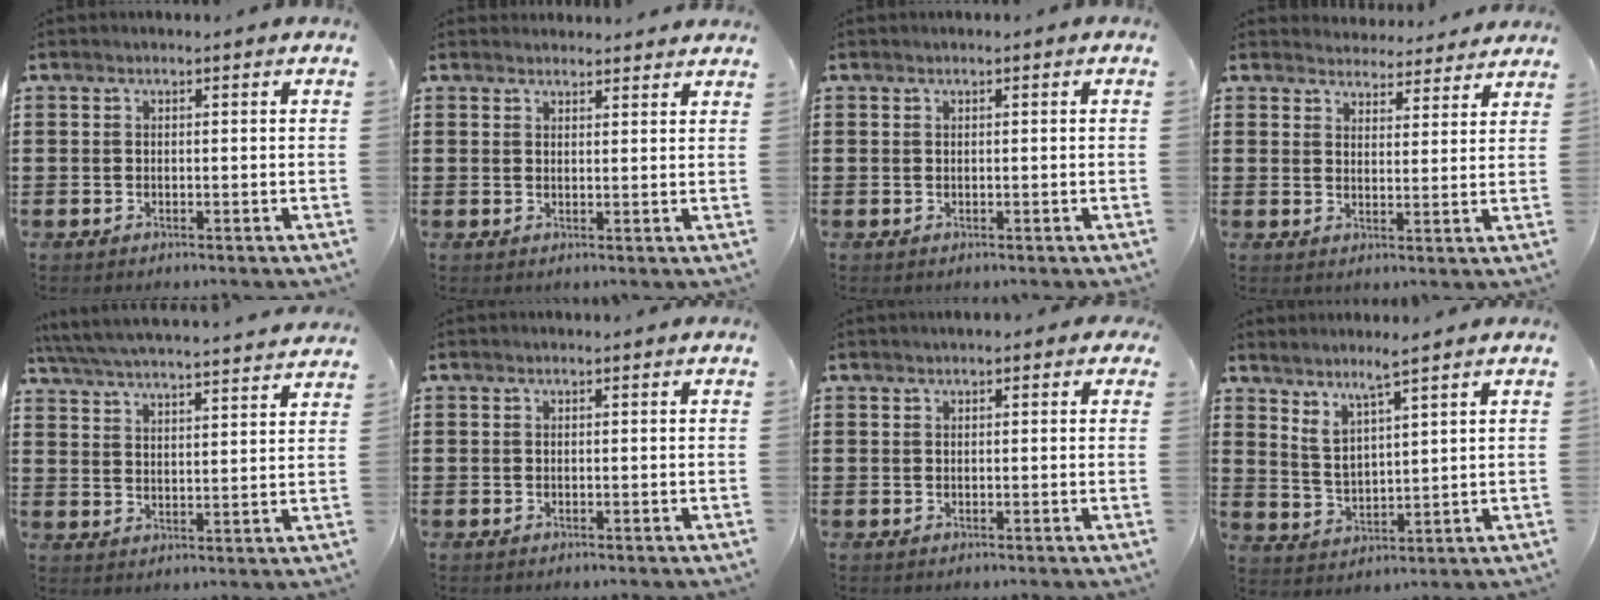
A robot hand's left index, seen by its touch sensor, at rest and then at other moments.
{"total": 1.8, "force": [1.8, 0.3, -0.1], "torque": [-0.002, -0.001, 0.035]}
{"total": 0.0}
{"total": 3.8, "force": [3.7, 0.7, -0.1], "torque": [-0.013, -0.017, 0.068]}
{"total": 5.4, "force": [5.3, -0.5, 1.0], "torque": [-0.044, -0.038, 0.089]}
{"total": 0.0}
{"total": 0.8, "force": [0.3, 0.5, 0.6], "torque": [-0.012, 0.006, 0.004]}
{"total": 4.0, "force": [3.4, -0.1, 2.2], "torque": [-0.053, -0.012, 0.057]}